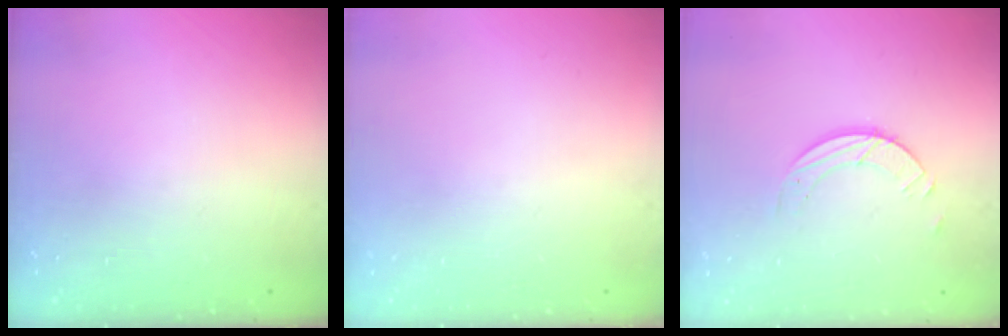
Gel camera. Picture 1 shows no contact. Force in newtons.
{"total": 0.0}
{"total": 4.0, "press": 4.0, "slide": 0.4}